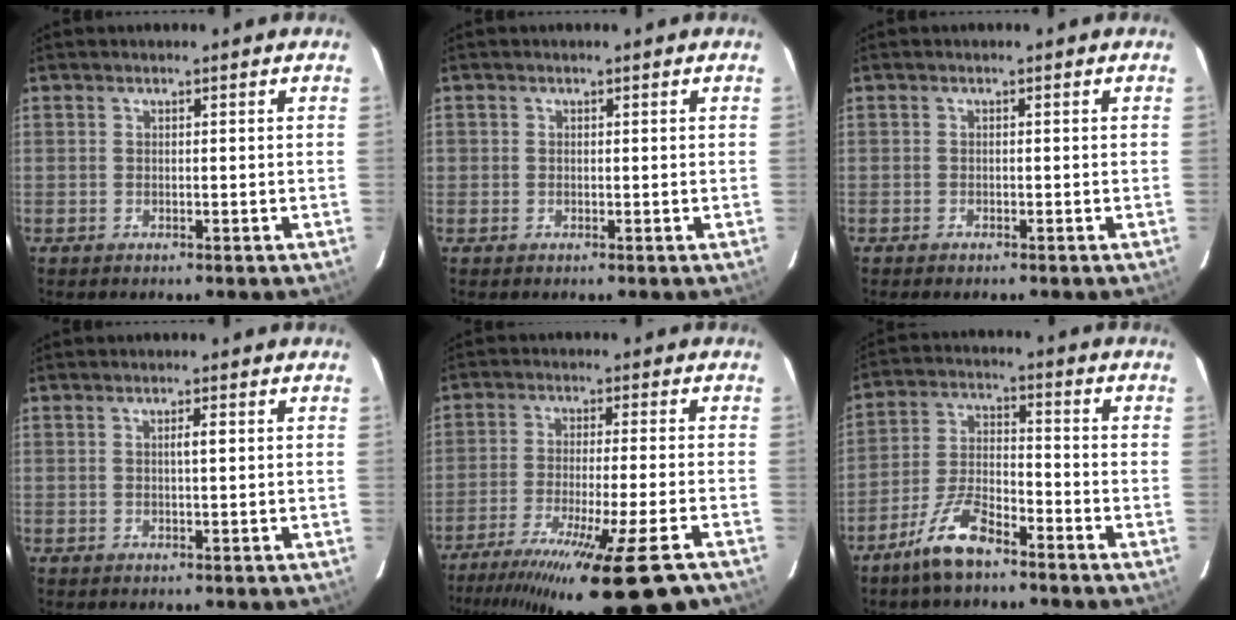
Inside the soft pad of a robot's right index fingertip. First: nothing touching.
{"total": 0.6, "force": [0.0, 0.5, 0.1], "torque": [0.002, 0.003, -0.002]}
{"total": 1.0, "force": [-0.8, 0.3, 0.4], "torque": [-0.010, -0.002, -0.009]}
{"total": 1.3, "force": [0.2, 0.0, 1.3], "torque": [-0.024, 0.002, 0.003]}
{"total": 20.4, "force": [-14.9, 0.0, 14.0], "torque": [-0.173, -0.064, -0.233]}
{"total": 8.5, "force": [-6.2, 2.2, 5.4], "torque": [-0.119, -0.006, -0.124]}